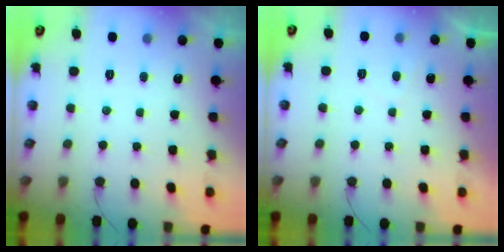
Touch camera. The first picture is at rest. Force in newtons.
{"total": 0.9, "press": 0.7, "slide": 0.5}